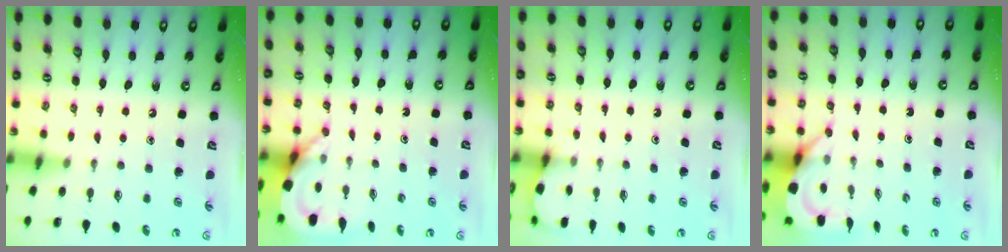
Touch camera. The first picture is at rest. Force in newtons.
{"total": 3.8, "press": 3.8, "slide": 0.3}
{"total": 1.9, "press": 1.9, "slide": 0.2}
{"total": 4.9, "press": 4.8, "slide": 0.4}